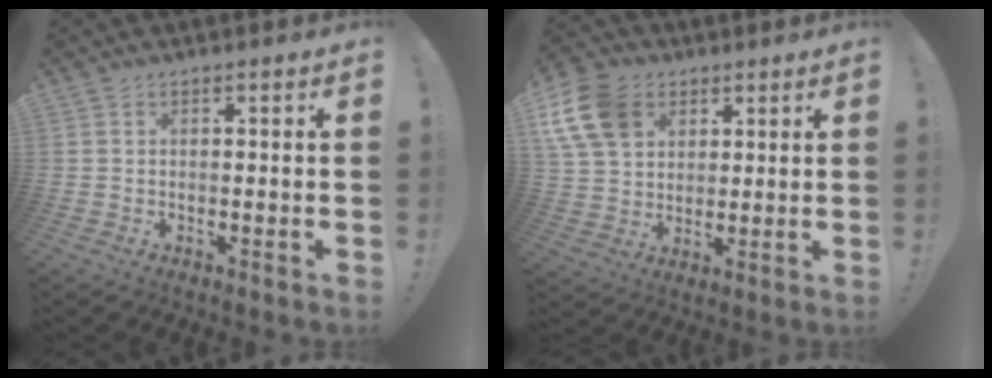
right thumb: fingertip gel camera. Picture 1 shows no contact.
{"total": 14.8, "force": [6.2, 11.2, 7.5], "torque": [-0.132, -0.027, 0.125]}